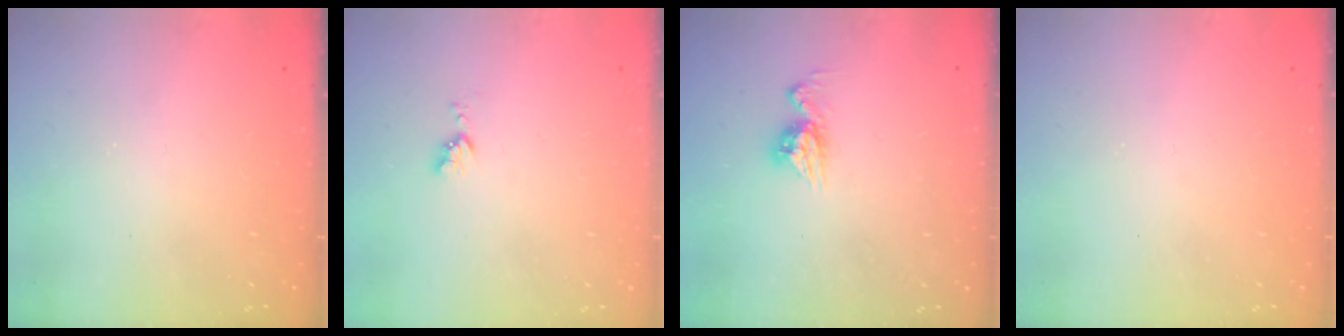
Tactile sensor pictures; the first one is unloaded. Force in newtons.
{"total": 3.9, "press": 3.9, "slide": 0.5}
{"total": 8.0, "press": 8.0, "slide": 0.7}
{"total": 0.0}